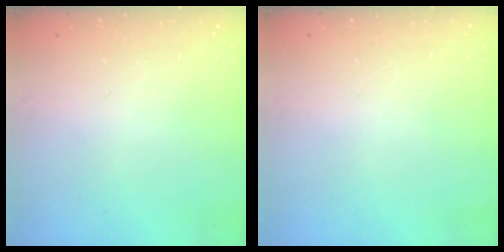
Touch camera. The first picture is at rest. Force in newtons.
{"total": 0.0}